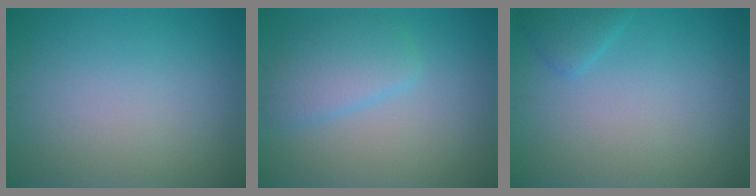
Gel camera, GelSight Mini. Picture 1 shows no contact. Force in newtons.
{"total": 3.3, "press": 3.3, "slide": 0.2}
{"total": 1.4, "press": 1.4, "slide": 0.1}